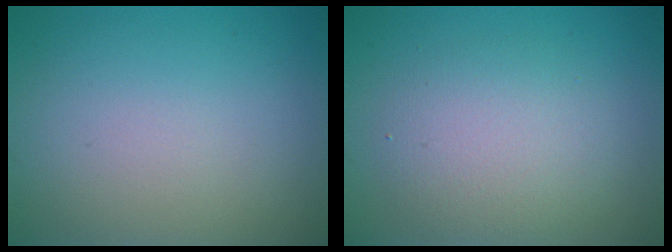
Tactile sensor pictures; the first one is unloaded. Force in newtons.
{"total": 4.2, "press": 4.2, "slide": 0.1}